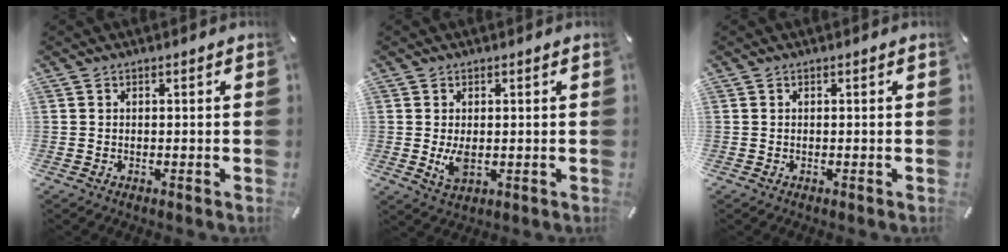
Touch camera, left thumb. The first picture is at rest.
{"total": 4.3, "force": [-0.1, 2.5, 3.5], "torque": [-0.076, -0.006, -0.005]}
{"total": 0.0}